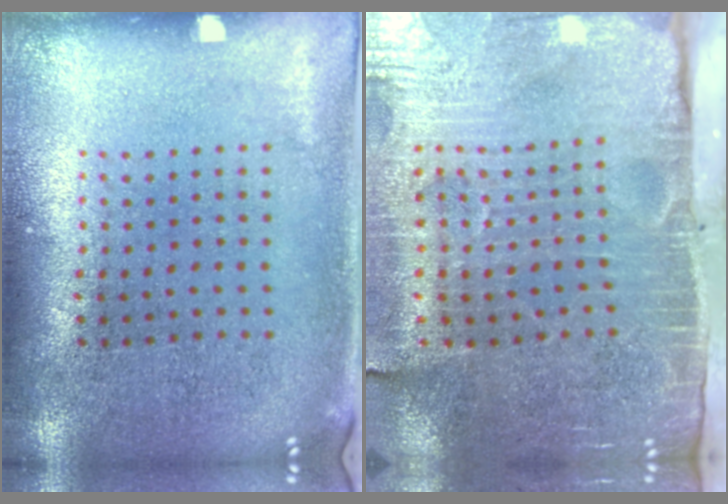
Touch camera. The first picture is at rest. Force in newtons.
{"total": 4.5, "press": 3.9, "slide": 2.4}